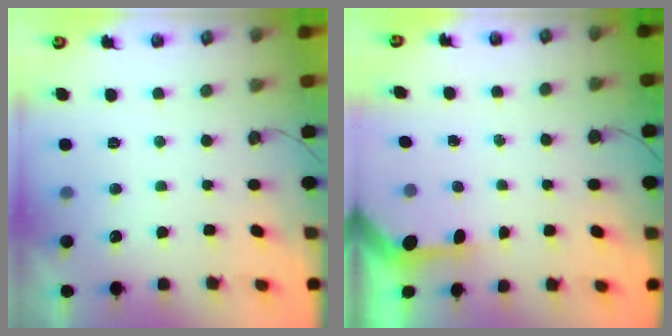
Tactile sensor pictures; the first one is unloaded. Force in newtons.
{"total": 3.5, "press": 3.5, "slide": 0.4}